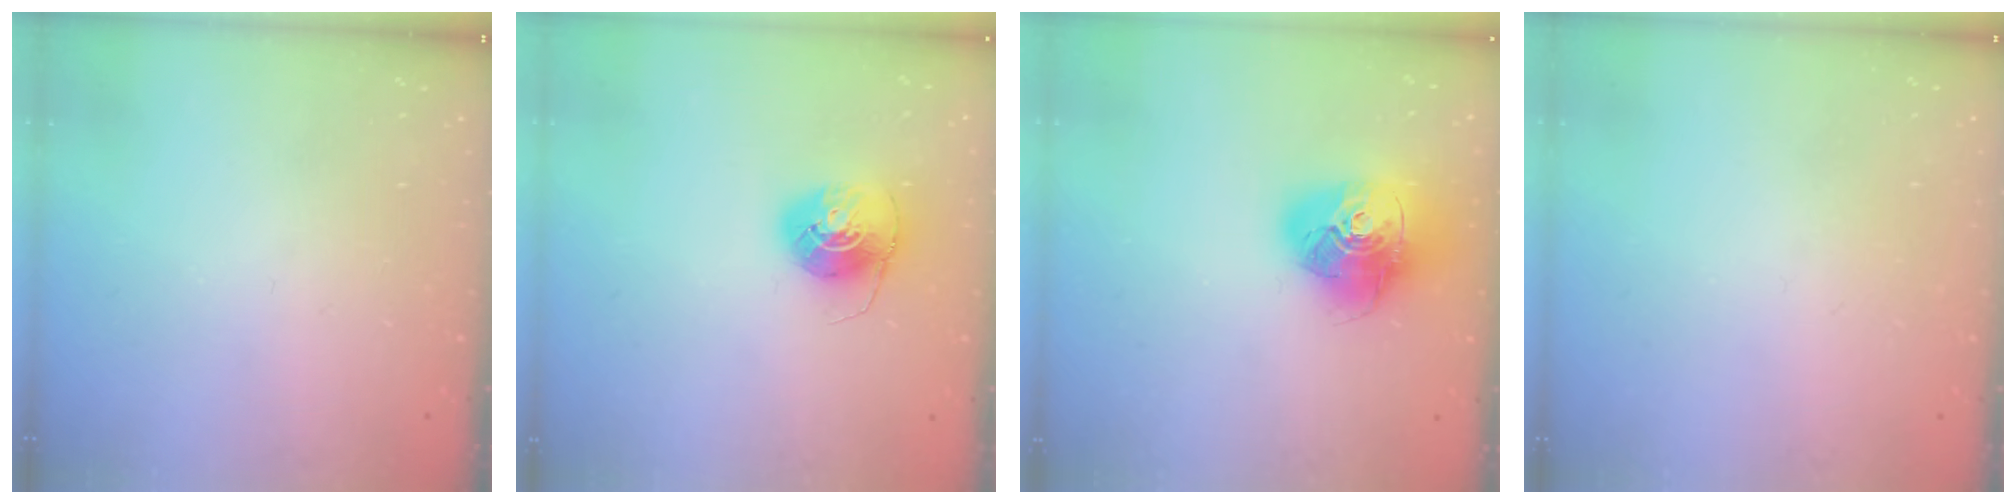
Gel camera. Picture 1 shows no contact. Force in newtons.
{"total": 8.1, "press": 8.1, "slide": 0.5}
{"total": 17.1, "press": 17.0, "slide": 2.2}
{"total": 0.8, "press": 0.8, "slide": 0.0}